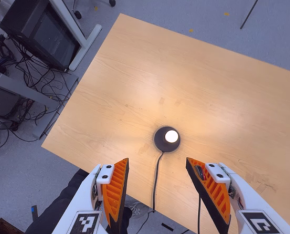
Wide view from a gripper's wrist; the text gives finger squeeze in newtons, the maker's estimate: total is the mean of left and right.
{"total": 0.0}